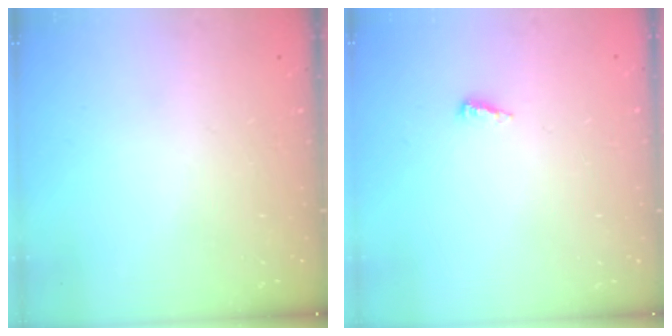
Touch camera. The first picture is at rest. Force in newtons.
{"total": 2.5, "press": 2.5, "slide": 0.2}